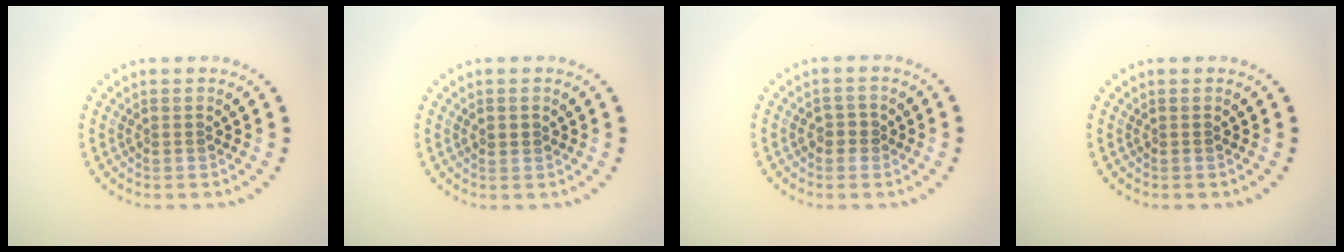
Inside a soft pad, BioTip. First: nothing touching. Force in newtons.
{"total": 1.2, "press": 1.2, "slide": 0.1}
{"total": 0.9, "press": 0.9, "slide": 0.2}
{"total": 0.0}